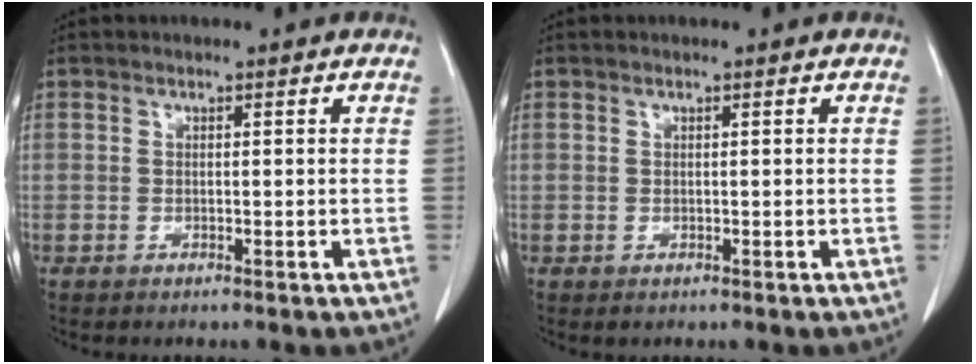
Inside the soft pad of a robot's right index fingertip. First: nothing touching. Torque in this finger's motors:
{"motor_torque": [0.10, -0.13, -0.01, -0.02]}